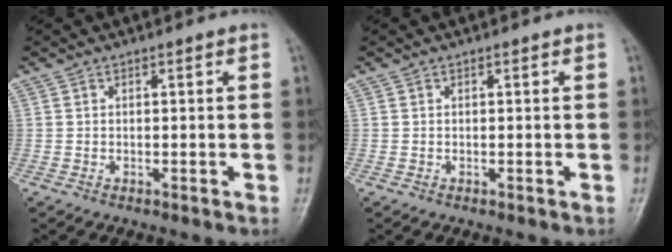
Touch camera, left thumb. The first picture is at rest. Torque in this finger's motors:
{"motor_torque": [0.06, 0.07, 0.00, 0.00, 0.00]}